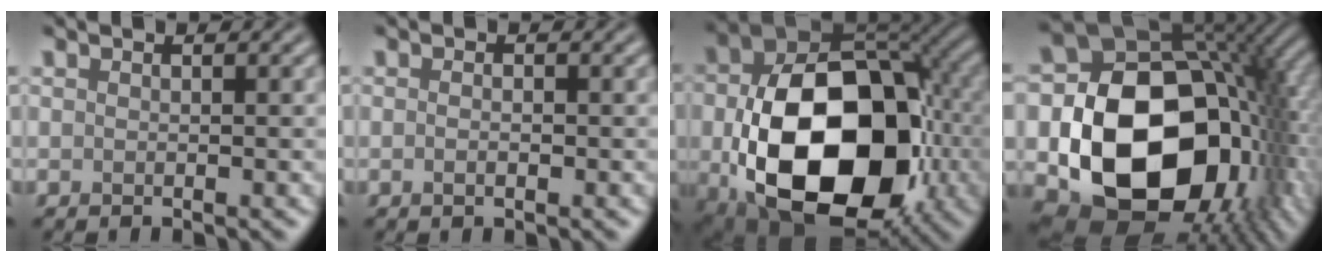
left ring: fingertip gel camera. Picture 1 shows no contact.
{"total": 0.9, "force": [-0.2, 0.5, 0.7], "torque": [-0.005, -0.003, -0.006]}
{"total": 17.5, "force": [-3.0, 12.0, 12.4], "torque": [-0.229, -0.059, -0.031]}
{"total": 18.5, "force": [-2.5, 13.6, 12.3], "torque": [-0.202, -0.050, -0.017]}